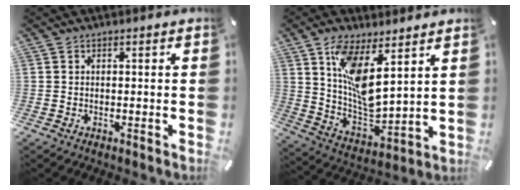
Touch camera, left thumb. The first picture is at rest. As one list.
[{"total": 13.1, "force": [7.5, 5.2, 9.3], "torque": [-0.194, -0.046, 0.135]}]